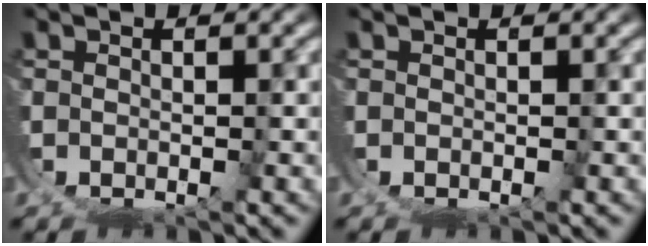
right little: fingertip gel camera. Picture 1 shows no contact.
{"total": 0.0}